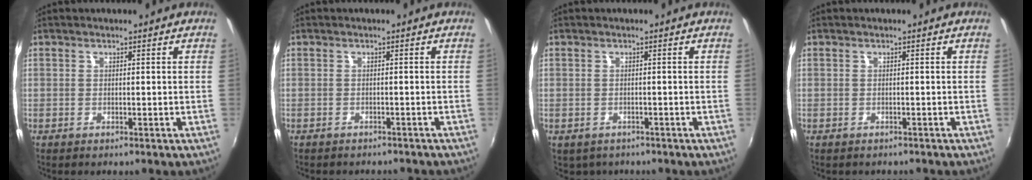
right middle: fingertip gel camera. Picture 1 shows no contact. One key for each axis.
{"total": 3.3, "fx": -3.0, "fy": 1.0, "fz": 0.9, "tx": -0.021, "ty": -0.012, "tz": -0.039}
{"total": 2.0, "fx": -1.2, "fy": 1.5, "fz": 0.5, "tx": -0.014, "ty": -0.007, "tz": -0.014}
{"total": 1.1, "fx": -0.9, "fy": 0.5, "fz": 0.2, "tx": -0.010, "ty": -0.003, "tz": -0.011}